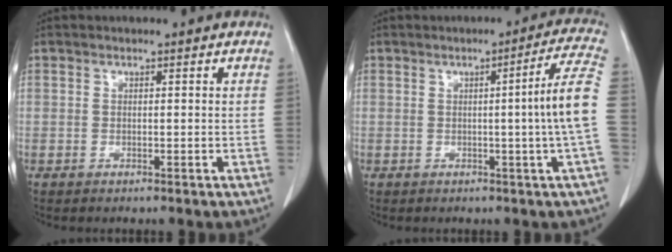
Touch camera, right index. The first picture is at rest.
{"total": 8.0, "force": [-0.6, -2.1, 7.8], "torque": [-0.098, -0.002, -0.008]}